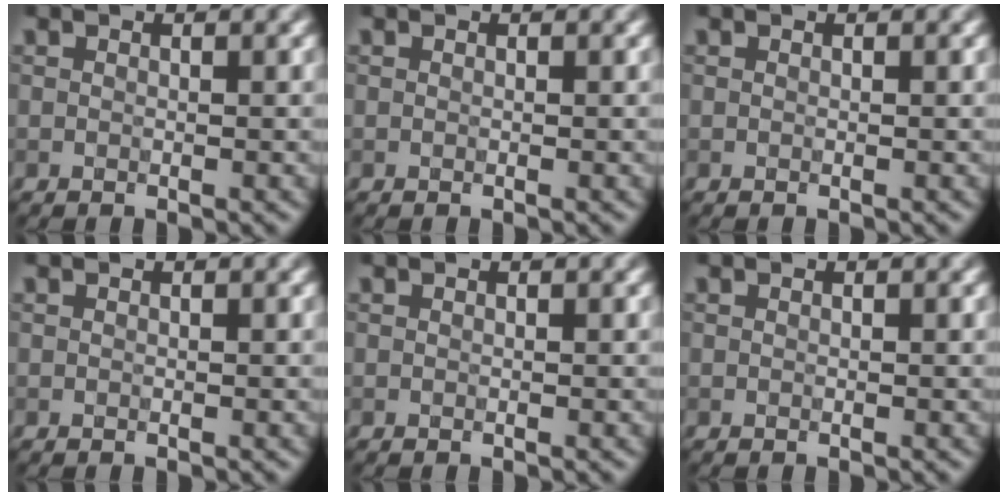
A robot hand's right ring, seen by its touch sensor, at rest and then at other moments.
{"total": 0.0}
{"total": 0.0}
{"total": 0.0}
{"total": 0.0}
{"total": 0.0}